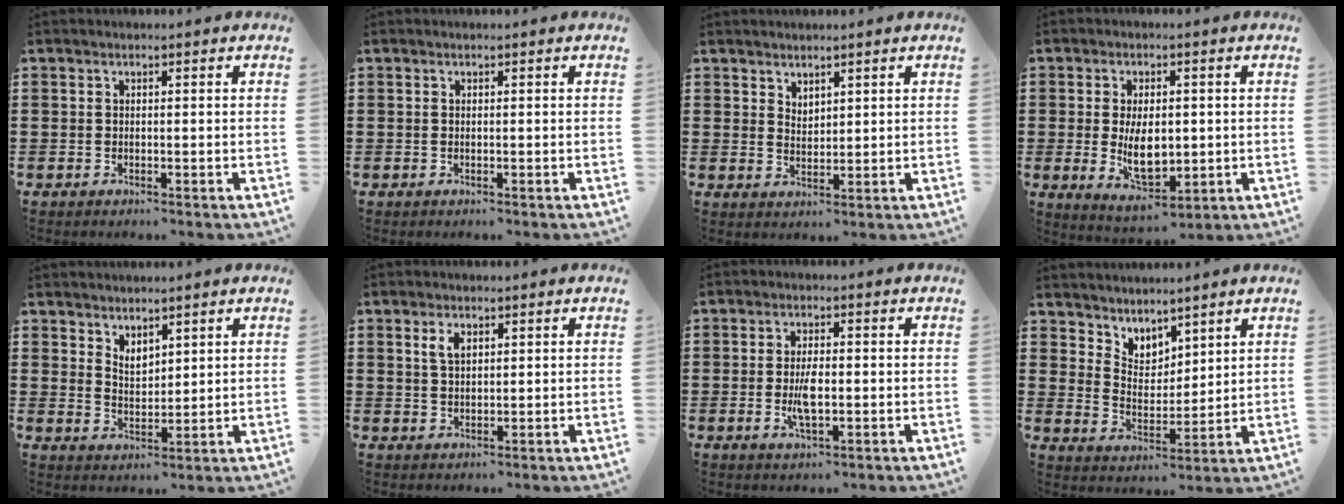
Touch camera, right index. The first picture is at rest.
{"total": 0.0}
{"total": 2.3, "force": [2.1, 0.8, -0.1], "torque": [-0.003, 0.002, 0.042]}
{"total": 7.3, "force": [-0.2, 3.7, 6.2], "torque": [-0.120, -0.005, -0.009]}
{"total": 3.0, "force": [2.7, 1.3, 0.3], "torque": [-0.015, -0.001, 0.051]}
{"total": 2.5, "force": [1.3, 1.3, 1.8], "torque": [-0.039, 0.005, 0.022]}
{"total": 4.5, "force": [-0.7, 1.7, 4.2], "torque": [-0.088, -0.003, -0.016]}
{"total": 4.2, "force": [3.8, 1.7, -0.4], "torque": [-0.015, -0.018, 0.071]}